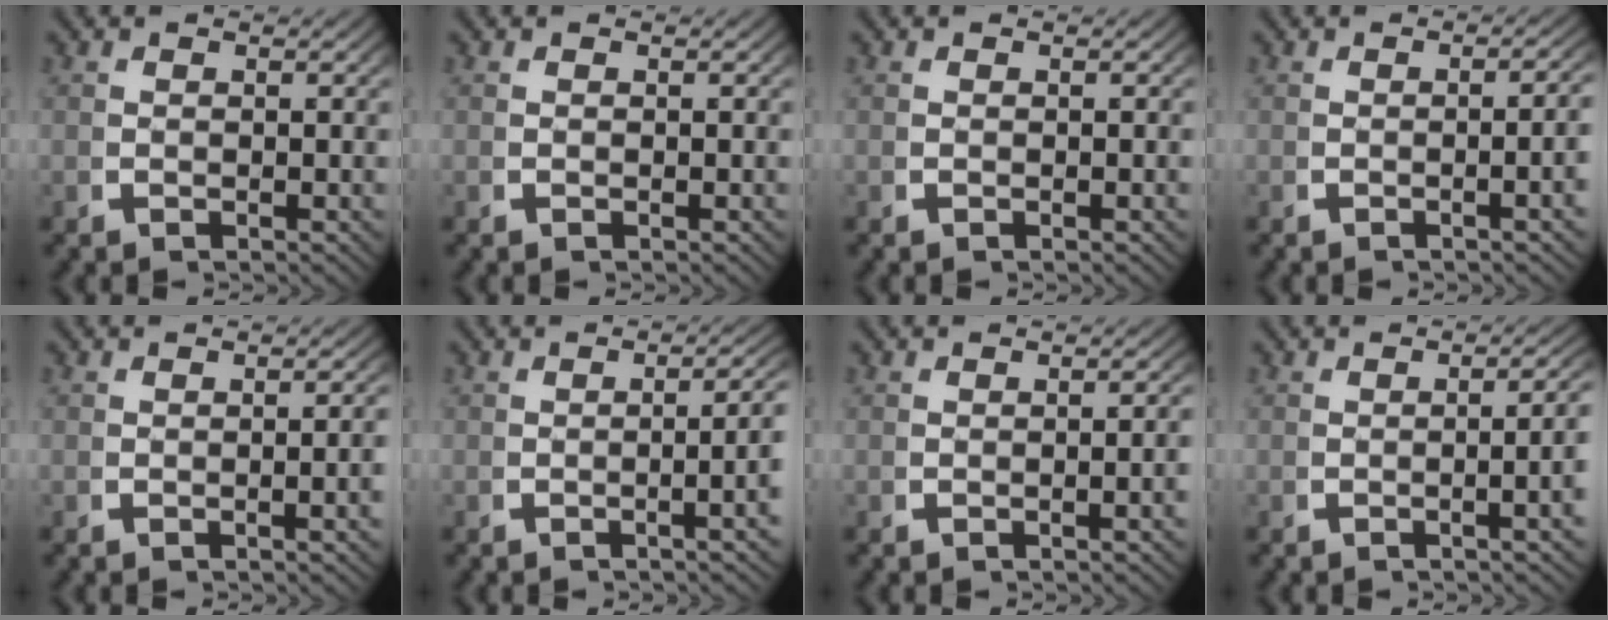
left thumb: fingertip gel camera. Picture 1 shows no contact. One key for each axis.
{"total": 0.0}
{"total": 0.0}
{"total": 3.3, "fx": -0.6, "fy": 0.8, "fz": 3.1, "tx": -0.040, "ty": 0.006, "tz": -0.014}
{"total": 2.2, "fx": -0.4, "fy": 0.5, "fz": 2.1, "tx": -0.027, "ty": 0.003, "tz": -0.009}
{"total": 5.0, "fx": -0.9, "fy": 1.4, "fz": 4.7, "tx": -0.064, "ty": 0.007, "tz": -0.019}
{"total": 1.9, "fx": -0.4, "fy": 0.4, "fz": 1.8, "tx": -0.023, "ty": 0.003, "tz": -0.009}
{"total": 4.5, "fx": -0.6, "fy": 1.2, "fz": 4.3, "tx": -0.056, "ty": 0.008, "tz": -0.016}